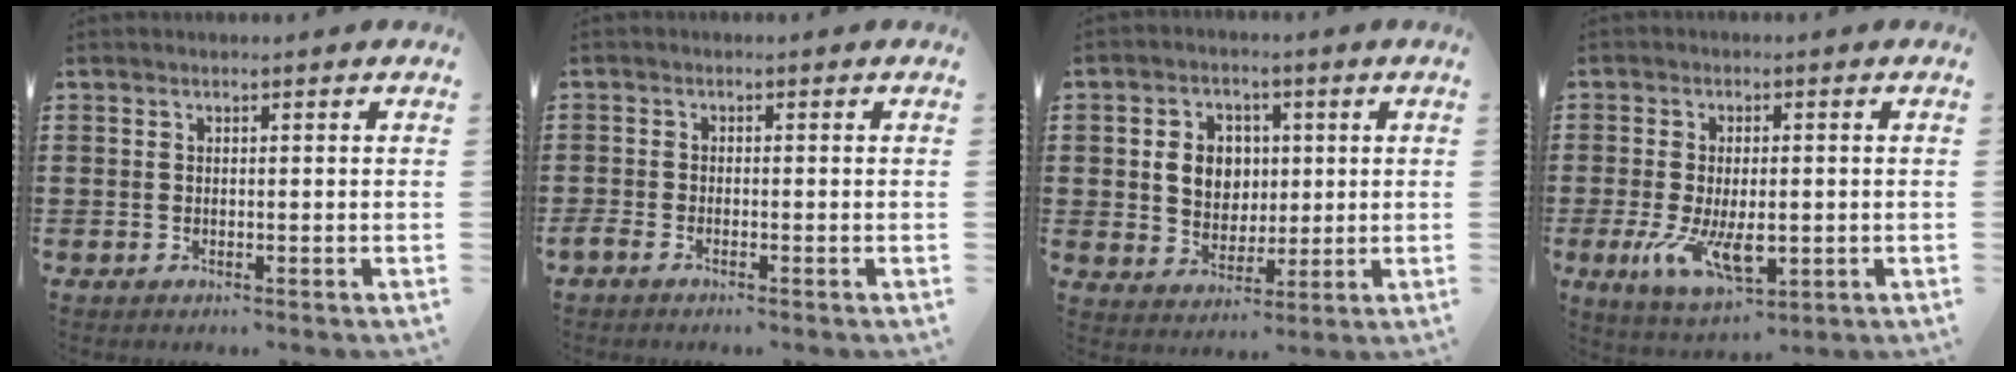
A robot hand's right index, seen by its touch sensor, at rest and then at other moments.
{"total": 1.1, "force": [-1.0, 0.2, 0.5], "torque": [-0.011, -0.002, -0.018]}
{"total": 6.4, "force": [1.0, 5.5, 3.1], "torque": [-0.066, 0.013, 0.012]}
{"total": 8.3, "force": [-1.3, 3.9, 7.2], "torque": [-0.139, -0.006, -0.022]}